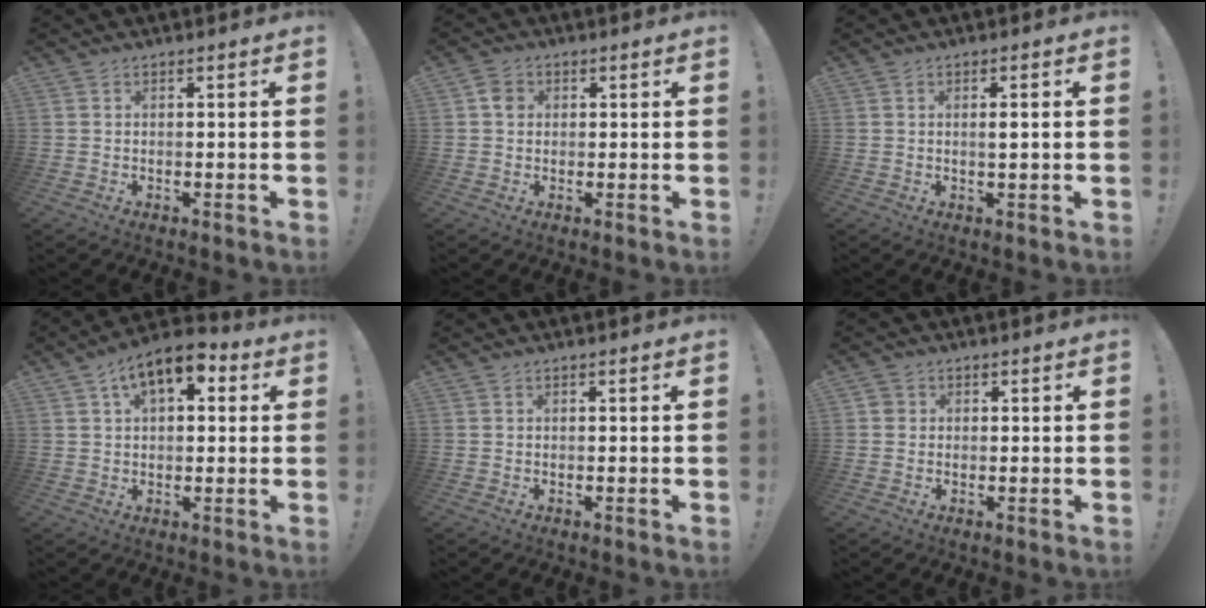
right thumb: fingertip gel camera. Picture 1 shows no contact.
{"total": 3.5, "force": [0.5, 3.0, 1.7], "torque": [-0.015, 0.002, 0.007]}
{"total": 2.1, "force": [0.2, 0.0, 2.1], "torque": [-0.039, 0.000, -0.001]}
{"total": 9.4, "force": [4.1, 4.7, 7.1], "torque": [-0.113, -0.006, 0.073]}
{"total": 0.0}
{"total": 1.7, "force": [0.3, 1.6, 0.4], "torque": [-0.007, 0.006, 0.005]}